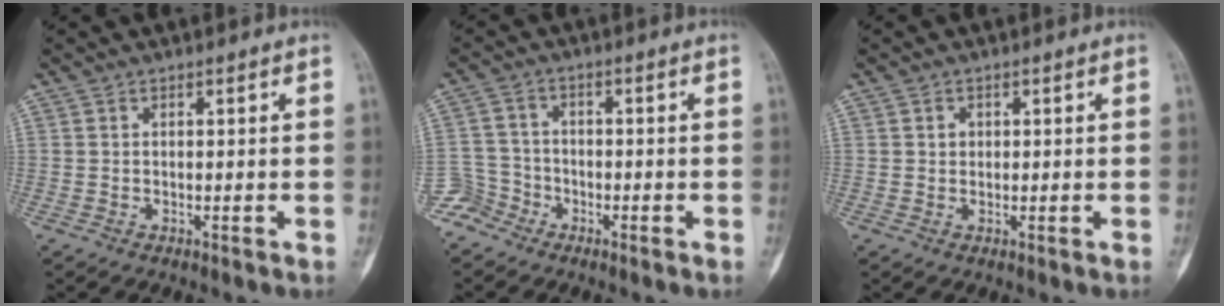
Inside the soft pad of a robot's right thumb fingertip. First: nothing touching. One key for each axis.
{"total": 5.0, "fx": -3.6, "fy": 3.4, "fz": -0.4, "tx": 0.031, "ty": 0.025, "tz": -0.083}
{"total": 1.2, "fx": 0.3, "fy": 1.0, "fz": 0.4, "tx": 0.001, "ty": 0.003, "tz": 0.003}